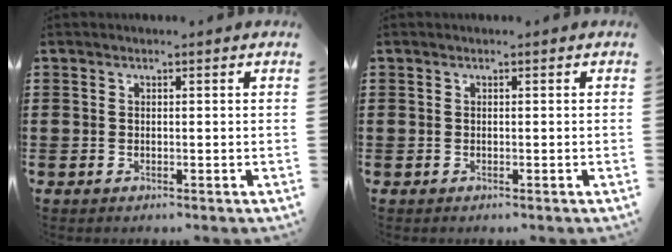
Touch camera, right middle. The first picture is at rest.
{"total": 0.0}